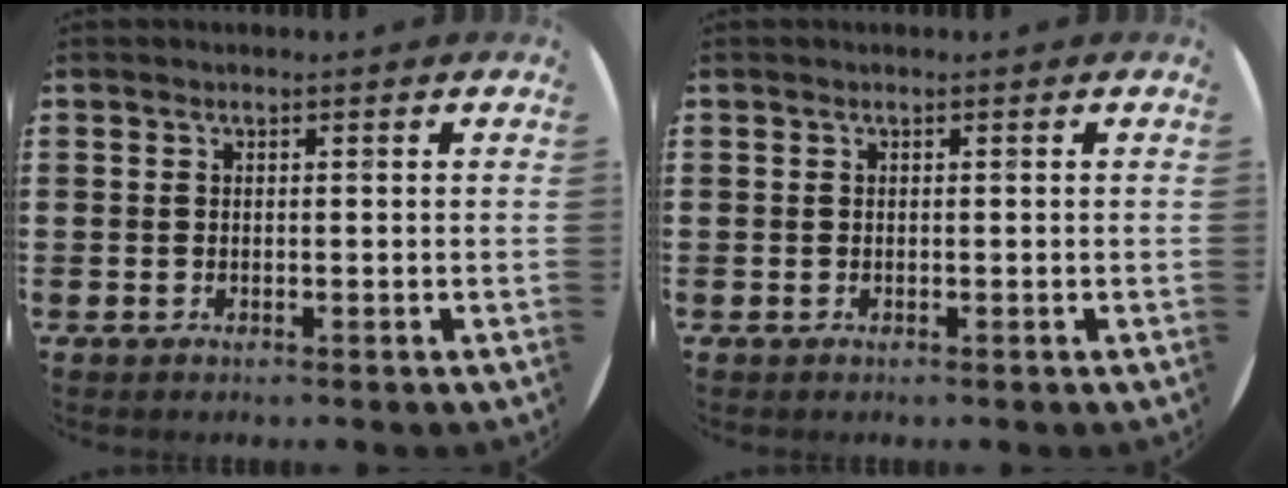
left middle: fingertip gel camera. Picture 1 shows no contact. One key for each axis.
{"total": 0.0}